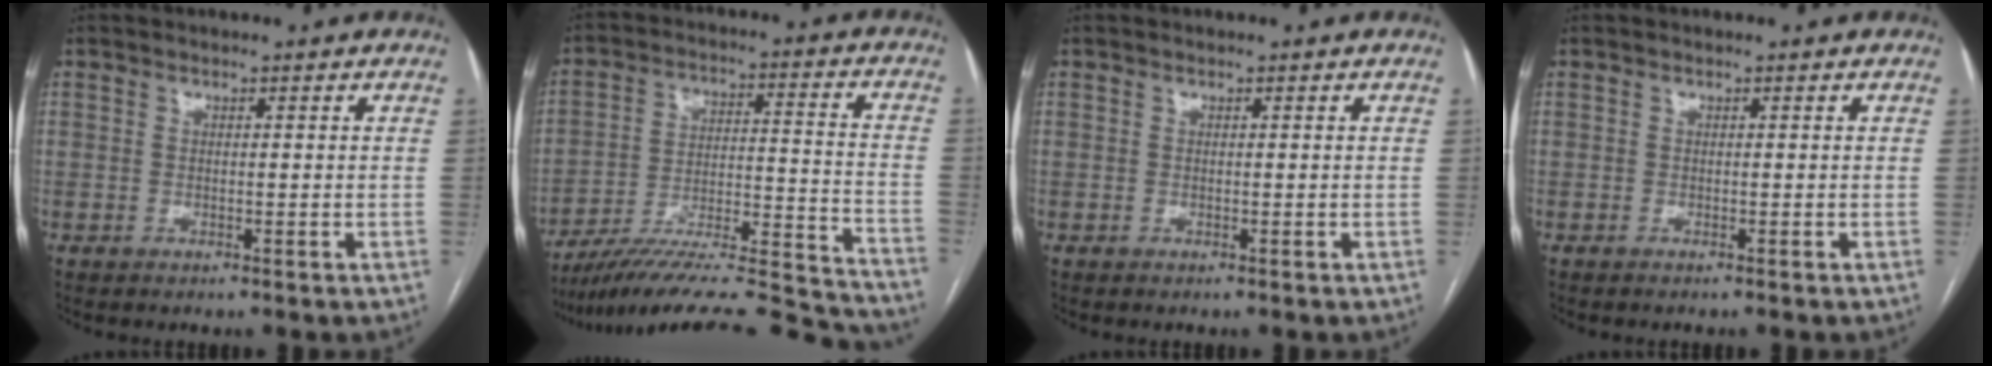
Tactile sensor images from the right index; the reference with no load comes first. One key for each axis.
{"total": 27.6, "fx": -25.6, "fy": 1.4, "fz": 10.3, "tx": -0.101, "ty": -0.002, "tz": -0.368}
{"total": 0.0}
{"total": 0.0}